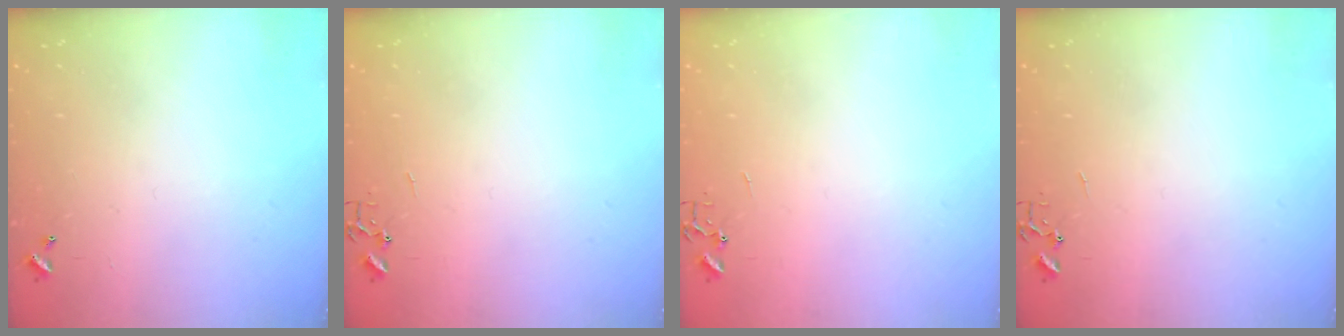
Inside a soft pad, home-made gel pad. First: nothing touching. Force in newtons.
{"total": 0.0}
{"total": 0.0}
{"total": 0.0}